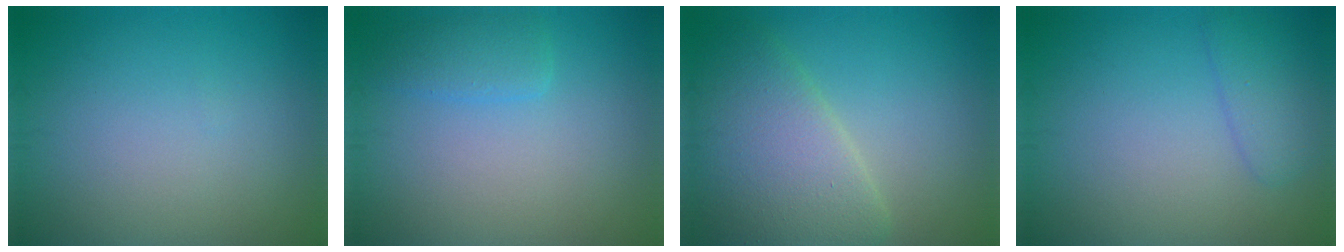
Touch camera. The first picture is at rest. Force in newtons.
{"total": 1.8, "press": 1.8, "slide": 0.2}
{"total": 6.7, "press": 6.7, "slide": 0.2}
{"total": 2.2, "press": 2.2, "slide": 0.1}